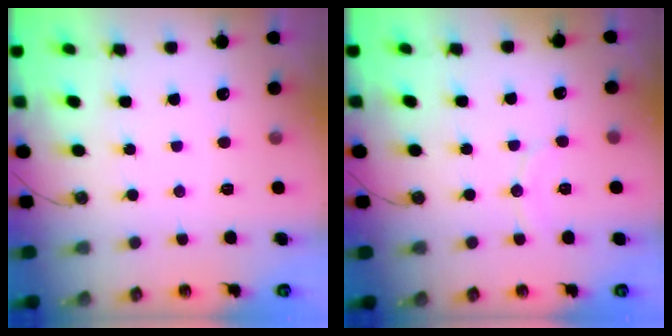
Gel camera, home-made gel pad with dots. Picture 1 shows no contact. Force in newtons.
{"total": 5.4, "press": 5.4, "slide": 0.6}